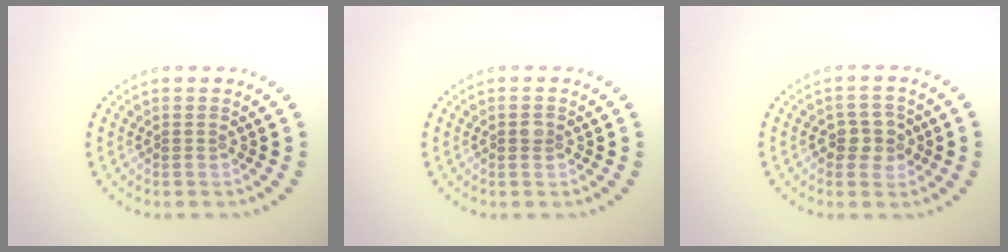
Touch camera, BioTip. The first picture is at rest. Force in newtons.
{"total": 1.0, "press": 1.0, "slide": 0.0}
{"total": 2.5, "press": 2.4, "slide": 0.6}